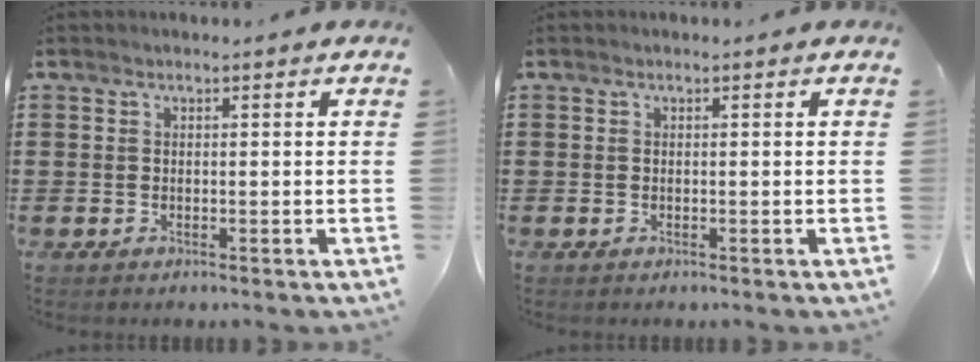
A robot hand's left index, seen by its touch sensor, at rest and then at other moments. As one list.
[{"total": 0.0}]